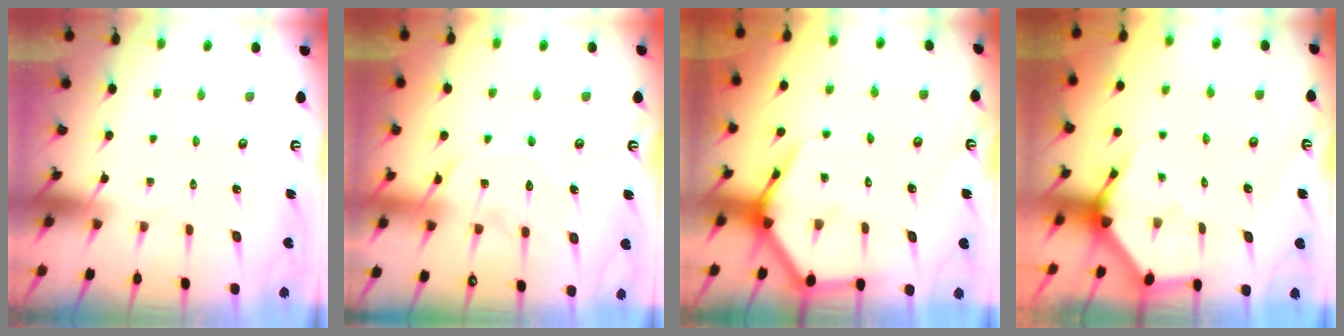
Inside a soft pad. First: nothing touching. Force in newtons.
{"total": 14.0, "press": 14.0, "slide": 1.2}
{"total": 6.6, "press": 6.5, "slide": 0.6}
{"total": 3.7, "press": 3.7, "slide": 0.2}